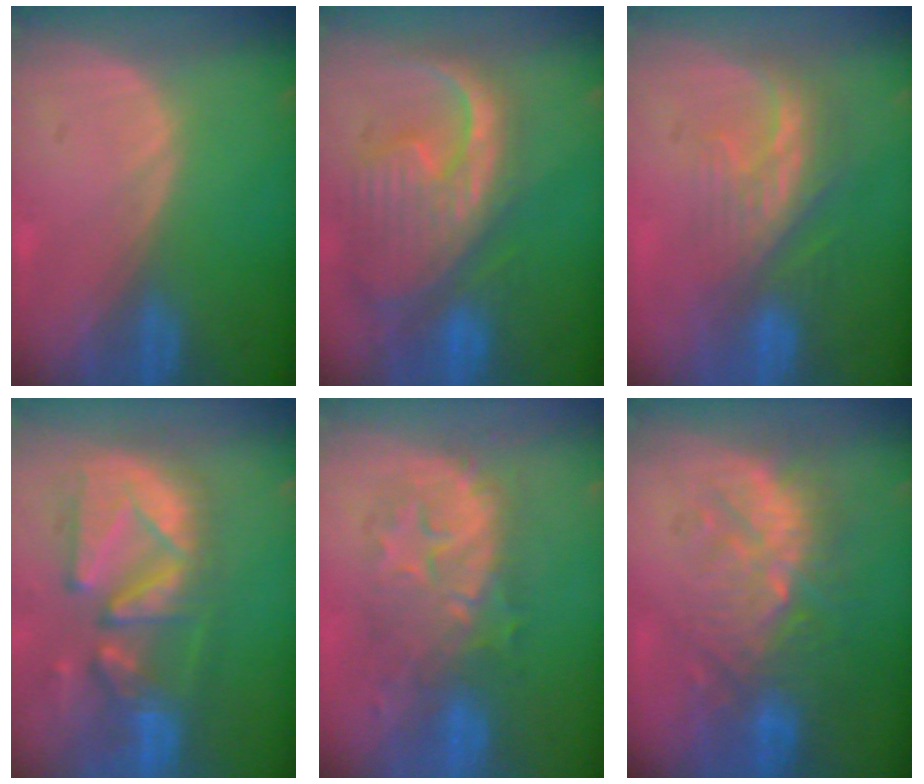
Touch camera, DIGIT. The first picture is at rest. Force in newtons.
{"total": 12.8, "press": 10.9, "slide": 6.6}
{"total": 8.3, "press": 7.2, "slide": 4.0}
{"total": 12.5, "press": 11.0, "slide": 5.9}
{"total": 9.0, "press": 8.9, "slide": 1.1}
{"total": 9.8, "press": 9.5, "slide": 2.3}